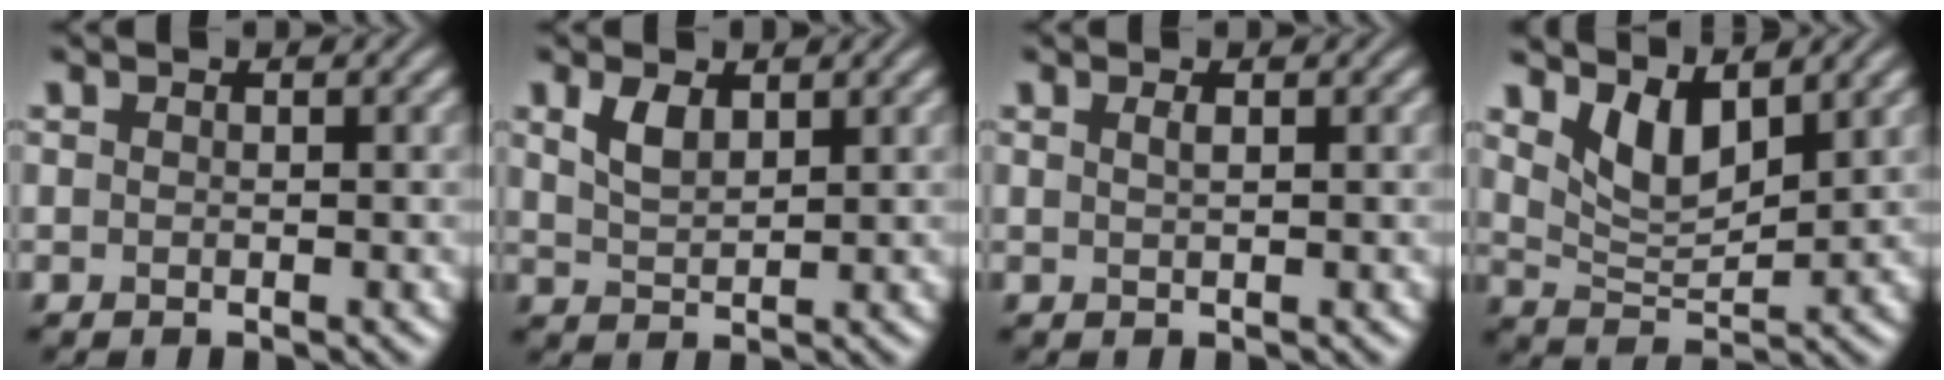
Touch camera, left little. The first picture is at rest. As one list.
[{"total": 2.5, "force": [1.4, 1.2, 1.6], "torque": [-0.040, 0.001, 0.032]}, {"total": 0.8, "force": [0.3, 0.3, 0.6], "torque": [-0.009, 0.003, 0.005]}, {"total": 4.3, "force": [2.4, 1.9, 3.0], "torque": [-0.065, -0.011, 0.049]}]